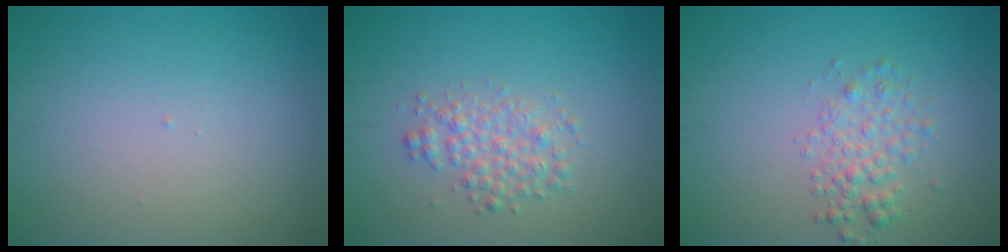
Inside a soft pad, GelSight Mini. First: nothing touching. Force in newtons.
{"total": 2.5, "press": 2.5, "slide": 0.1}
{"total": 2.4, "press": 2.4, "slide": 0.1}